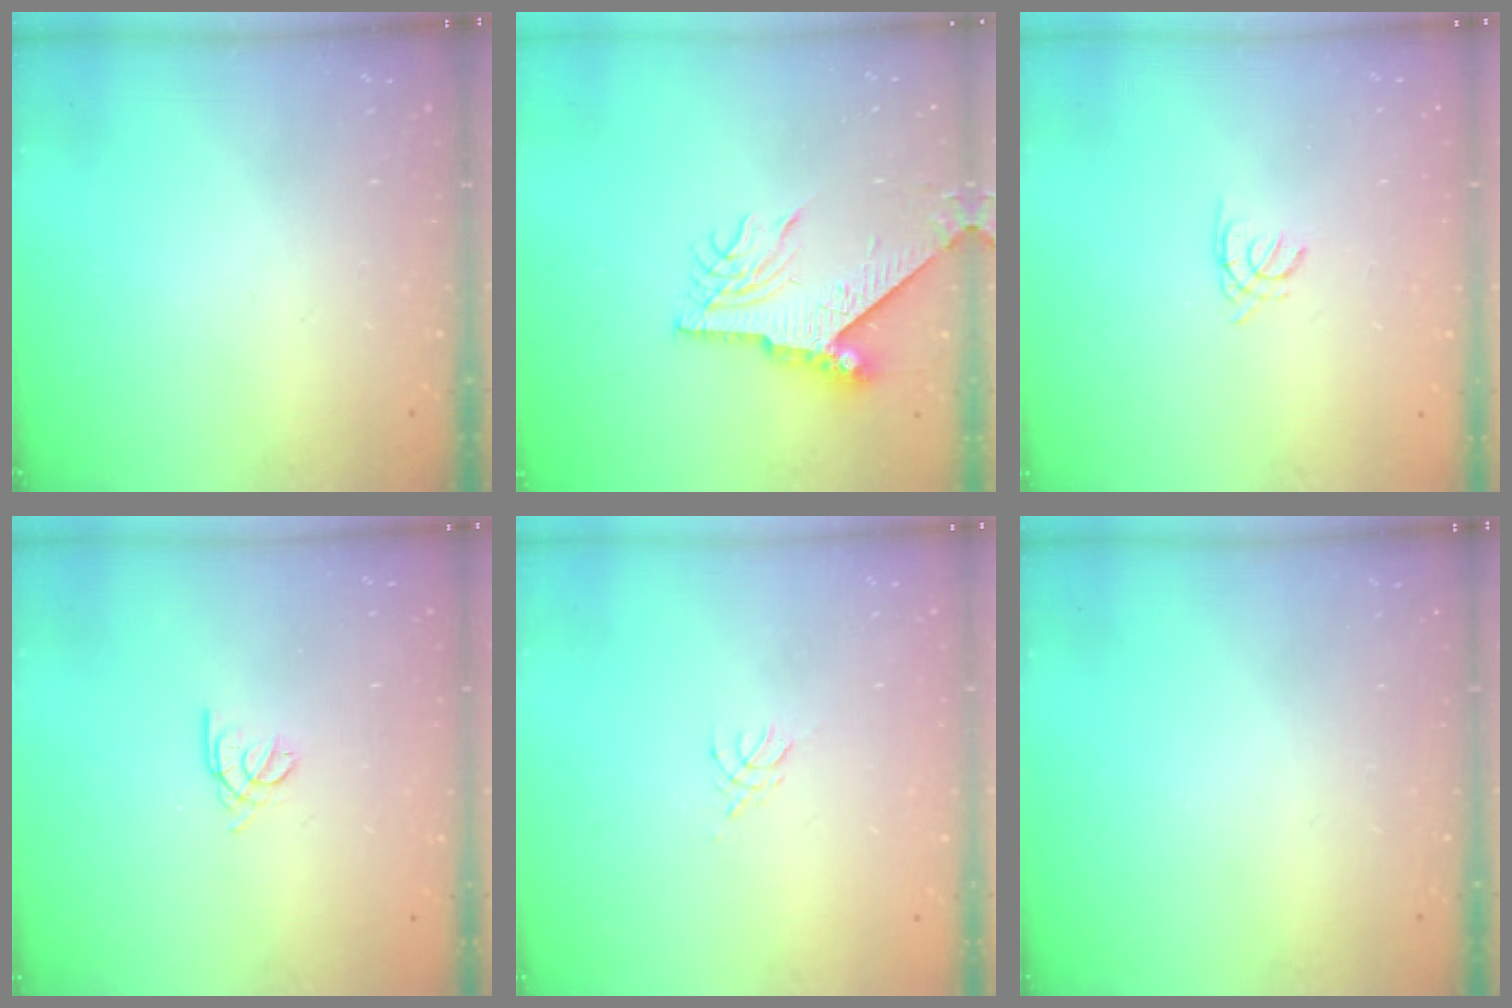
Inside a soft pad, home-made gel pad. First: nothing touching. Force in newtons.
{"total": 9.4, "press": 9.3, "slide": 0.8}
{"total": 0.5, "press": 0.4, "slide": 0.3}
{"total": 2.2, "press": 2.1, "slide": 0.6}
{"total": 2.8, "press": 2.7, "slide": 0.6}
{"total": 0.0}